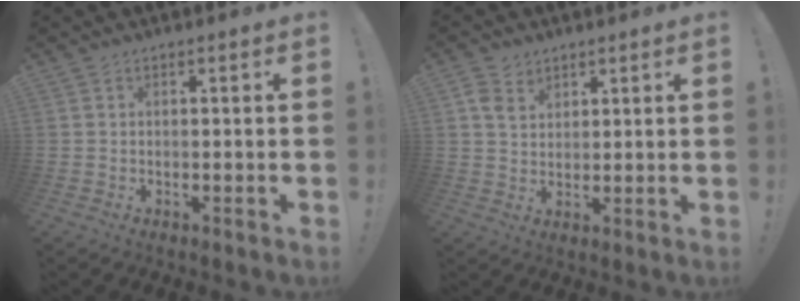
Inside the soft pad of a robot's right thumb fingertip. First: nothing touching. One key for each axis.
{"total": 5.9, "fx": 3.6, "fy": 4.1, "fz": 2.3, "tx": -0.031, "ty": -0.014, "tz": 0.068}